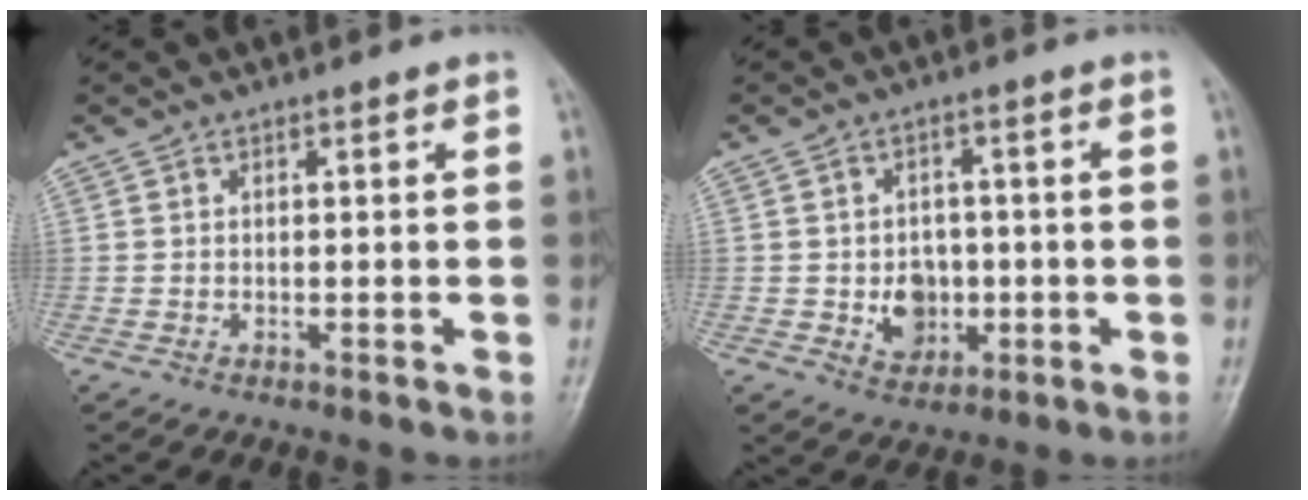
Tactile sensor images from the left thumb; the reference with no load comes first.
{"total": 6.5, "force": [-1.0, 5.4, 3.5], "torque": [-0.018, 0.007, -0.008]}